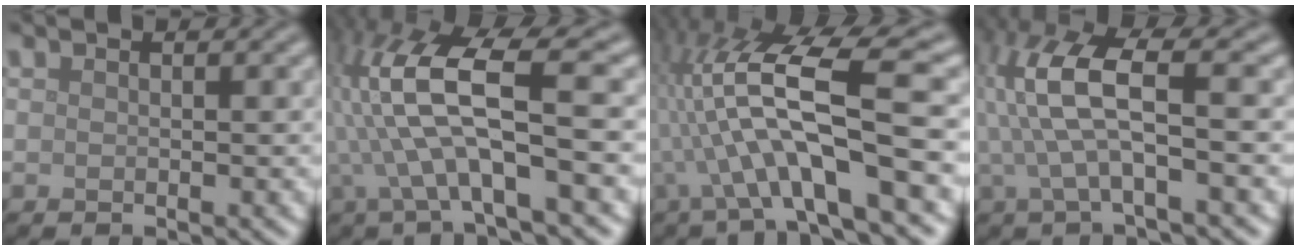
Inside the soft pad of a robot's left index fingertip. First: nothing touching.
{"total": 10.0, "force": [0.0, 2.8, 9.6], "torque": [-0.194, 0.017, -0.004]}
{"total": 11.5, "force": [-1.6, 2.4, 11.1], "torque": [-0.205, 0.027, -0.025]}
{"total": 8.4, "force": [1.3, 2.5, 8.0], "torque": [-0.177, 0.015, 0.025]}